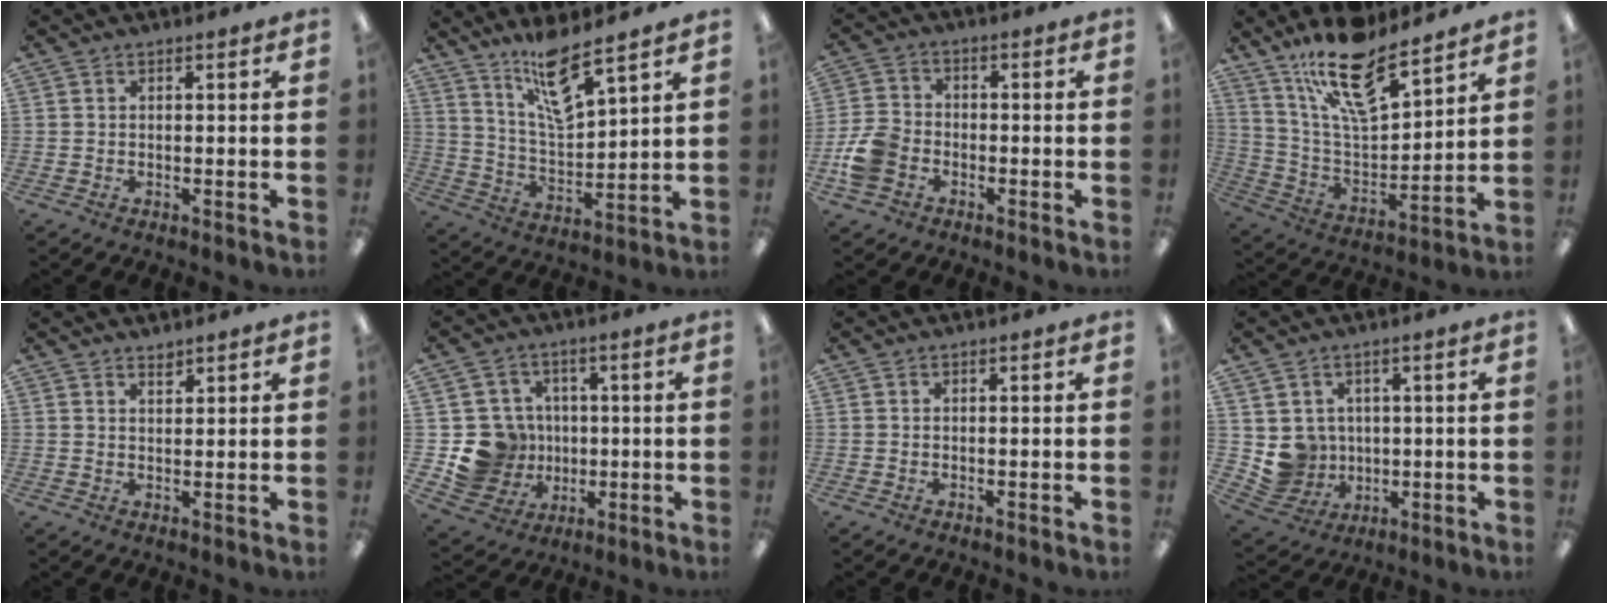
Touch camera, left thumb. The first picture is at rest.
{"total": 12.7, "force": [9.6, 2.8, 7.7], "torque": [-0.143, -0.050, 0.166]}
{"total": 8.0, "force": [-3.0, 6.1, 4.3], "torque": [-0.092, 0.022, -0.054]}
{"total": 18.6, "force": [13.8, 6.4, 10.6], "torque": [-0.193, -0.082, 0.240]}
{"total": 1.8, "force": [1.7, 0.3, 0.4], "torque": [-0.010, -0.003, 0.032]}
{"total": 12.3, "force": [-1.1, 11.8, 3.2], "torque": [-0.089, 0.017, -0.005]}
{"total": 0.0}
{"total": 6.6, "force": [1.8, 6.4, 0.3], "torque": [-0.023, -0.012, 0.044]}